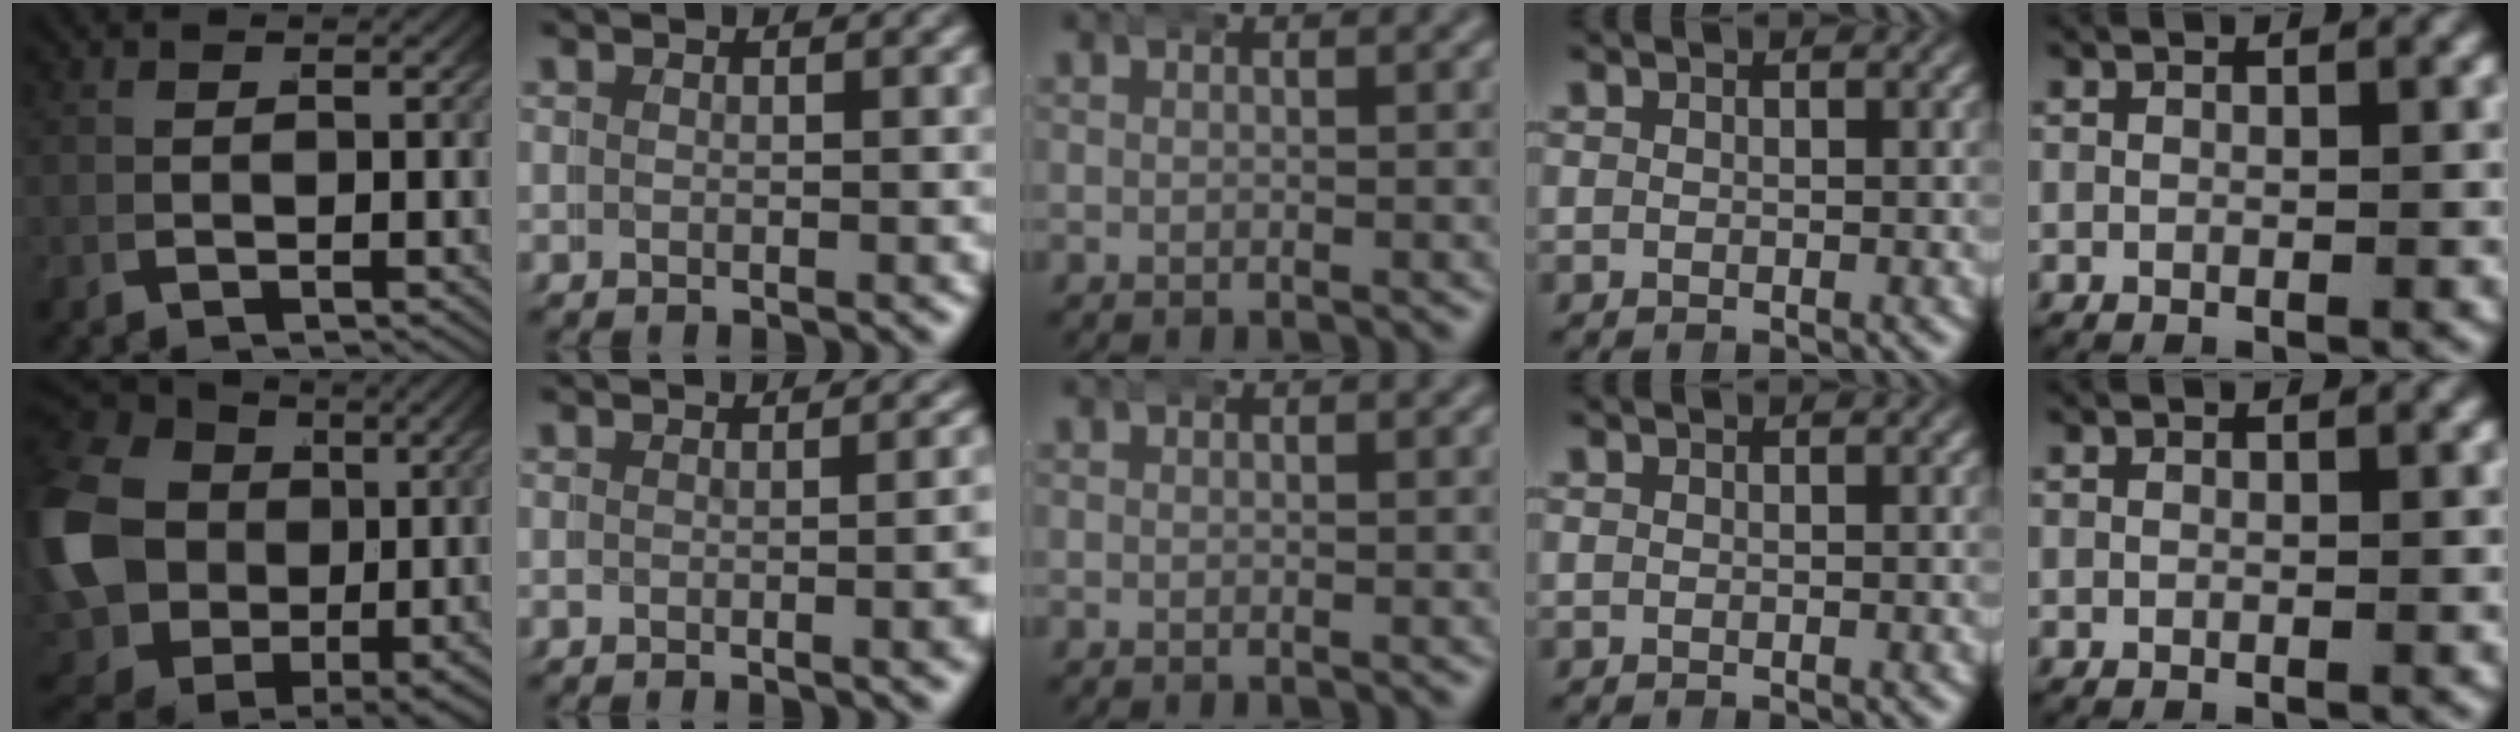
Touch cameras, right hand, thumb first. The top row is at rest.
{"thumb": {"total": 17.9, "force": [1.6, 14.6, 10.3], "torque": [-0.269, -0.066, 0.049]}, "index": {"total": 2.9, "force": [-0.3, 0.2, 2.9], "torque": [-0.022, 0.008, -0.010]}}